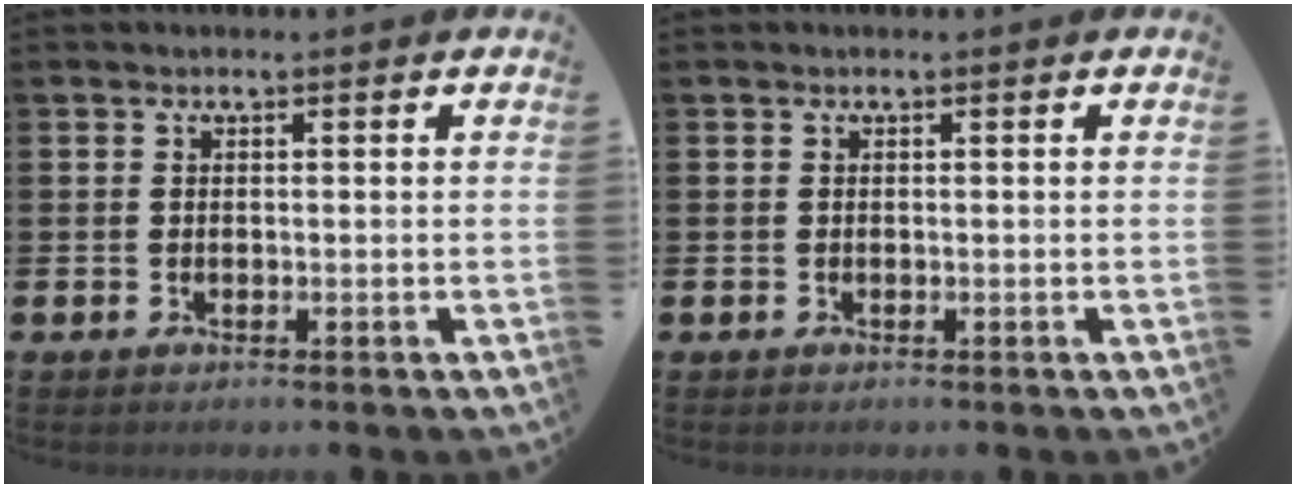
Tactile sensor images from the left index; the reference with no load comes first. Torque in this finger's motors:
{"motor_torque": [0.00, 0.00, 0.00, -0.01]}